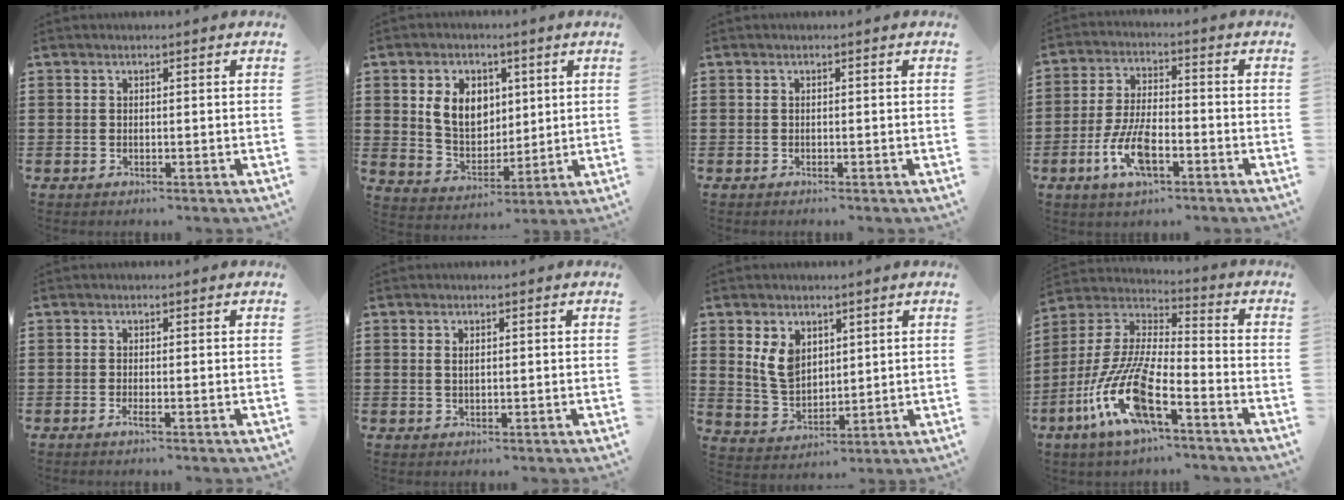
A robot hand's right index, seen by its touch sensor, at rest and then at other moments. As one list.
[{"total": 7.8, "force": [2.1, 6.0, 4.5], "torque": [-0.101, 0.011, 0.034]}, {"total": 0.0}, {"total": 8.2, "force": [-3.4, 3.2, 6.7], "torque": [-0.156, -0.011, -0.066]}, {"total": 1.2, "force": [-0.7, -0.1, 0.9], "torque": [-0.022, -0.010, -0.015]}, {"total": 1.0, "force": [0.3, 0.4, 0.9], "torque": [-0.020, 0.003, 0.004]}, {"total": 6.1, "force": [2.6, 4.3, 3.5], "torque": [-0.091, 0.010, 0.048]}, {"total": 13.7, "force": [-8.0, 3.2, 10.7], "torque": [-0.257, -0.017, -0.161]}]